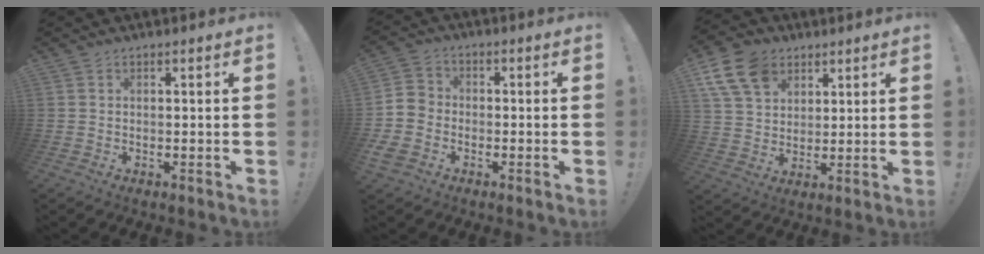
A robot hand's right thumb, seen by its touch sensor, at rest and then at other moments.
{"total": 7.0, "force": [-3.8, 5.3, 2.5], "torque": [-0.042, 0.025, -0.069]}
{"total": 13.4, "force": [6.7, 9.5, 6.6], "torque": [-0.117, -0.029, 0.132]}